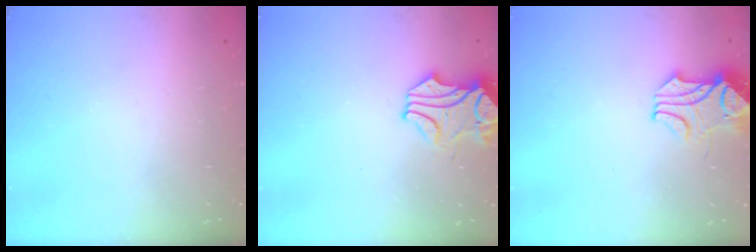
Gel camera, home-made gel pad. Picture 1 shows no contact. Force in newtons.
{"total": 1.0, "press": 0.6, "slide": 0.8}
{"total": 2.4, "press": 2.2, "slide": 1.0}